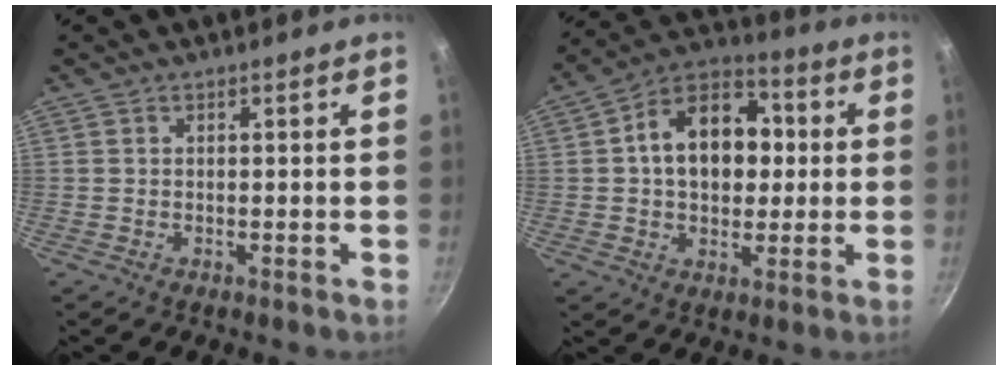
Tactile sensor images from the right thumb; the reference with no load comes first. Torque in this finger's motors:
{"motor_torque": [0.46, 2.78, 1.24, -0.56, 0.08]}